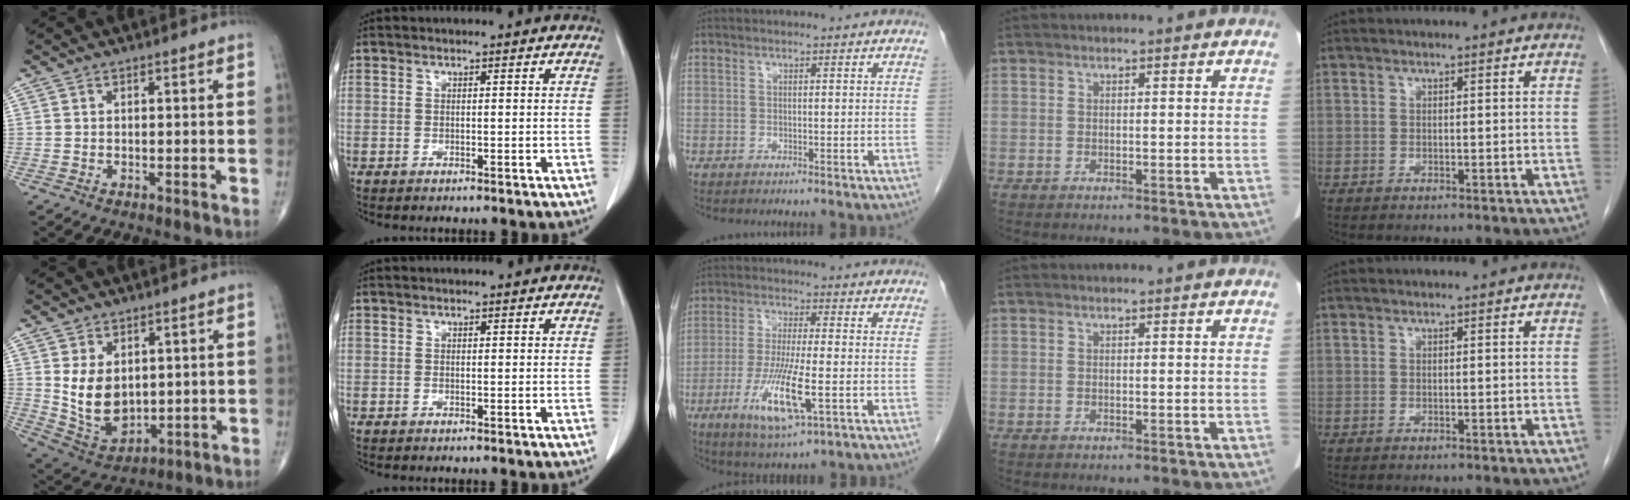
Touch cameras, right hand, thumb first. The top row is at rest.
{"thumb": {"total": 10.5, "force": [1.7, 7.3, 7.4], "torque": [-0.111, -0.019, 0.056]}, "middle": {"total": 10.5, "force": [-3.2, 1.3, 9.9], "torque": [-0.200, -0.022, -0.057]}}